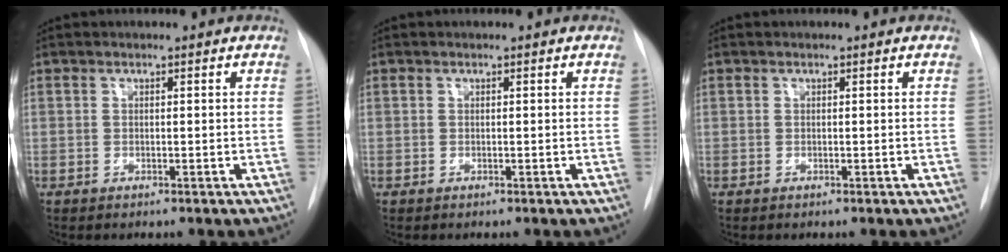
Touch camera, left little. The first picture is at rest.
{"total": 0.0}
{"total": 0.0}